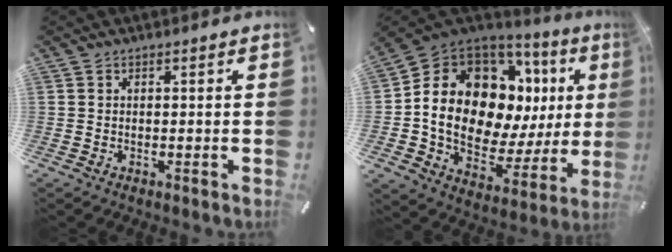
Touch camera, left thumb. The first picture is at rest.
{"total": 18.2, "force": [4.3, 13.2, 11.8], "torque": [-0.200, -0.047, 0.084]}